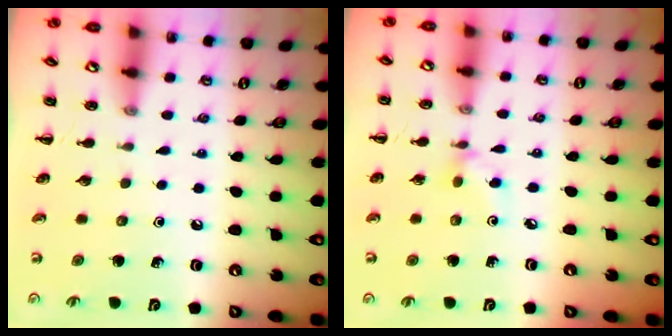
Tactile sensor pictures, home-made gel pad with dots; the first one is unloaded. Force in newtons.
{"total": 3.5, "press": 3.3, "slide": 1.0}